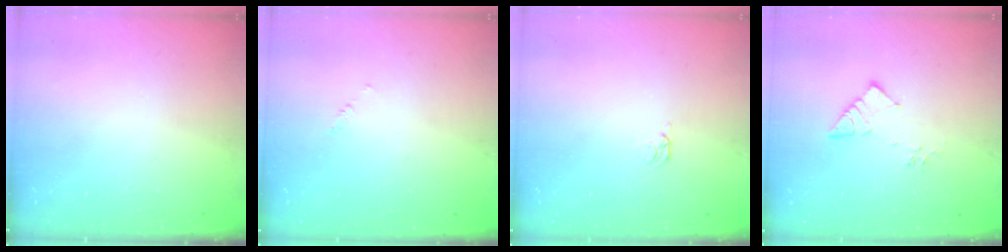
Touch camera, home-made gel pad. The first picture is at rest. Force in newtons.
{"total": 1.7, "press": 1.7, "slide": 0.3}
{"total": 1.6, "press": 1.6, "slide": 0.4}
{"total": 7.2, "press": 7.2, "slide": 0.5}